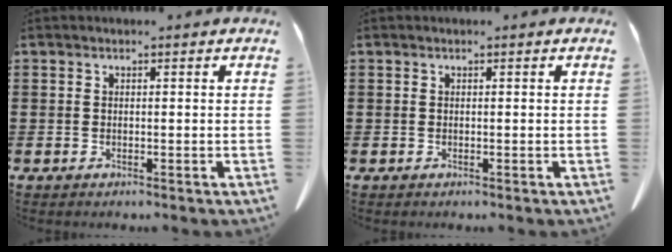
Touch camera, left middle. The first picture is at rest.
{"total": 0.0}